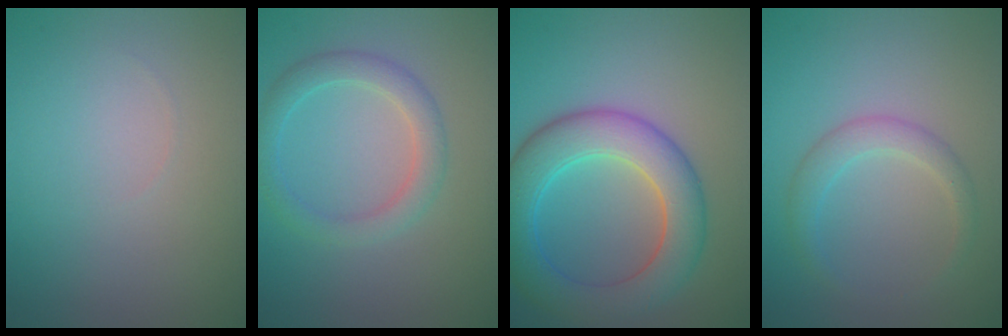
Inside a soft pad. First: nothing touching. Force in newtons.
{"total": 3.0, "press": 3.0, "slide": 0.0}
{"total": 7.6, "press": 7.6, "slide": 0.3}
{"total": 2.2, "press": 2.2, "slide": 0.0}